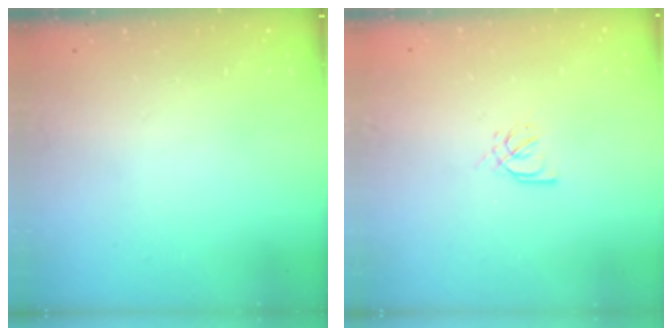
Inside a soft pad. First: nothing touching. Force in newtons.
{"total": 2.4, "press": 2.4, "slide": 0.5}